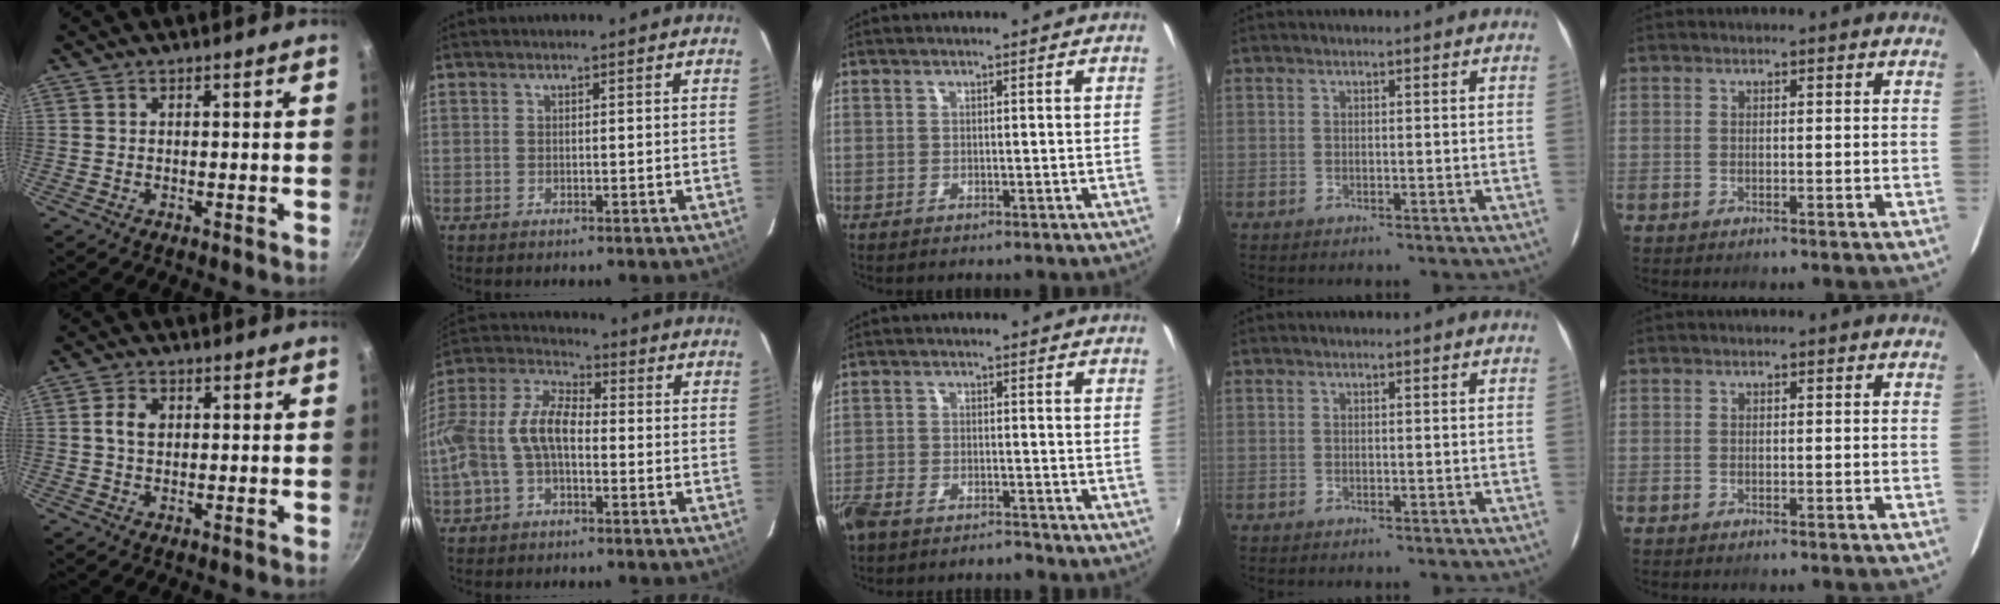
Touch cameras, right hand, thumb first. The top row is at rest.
{"thumb": {"total": 4.1, "force": [0.6, 2.8, 3.0], "torque": [-0.052, 0.007, 0.006]}, "index": {"total": 12.6, "force": [-2.6, 6.7, 10.3], "torque": [-0.218, 0.018, -0.053]}, "middle": {"total": 7.6, "force": [-6.5, 2.5, 2.9], "torque": [-0.089, -0.020, -0.118]}}